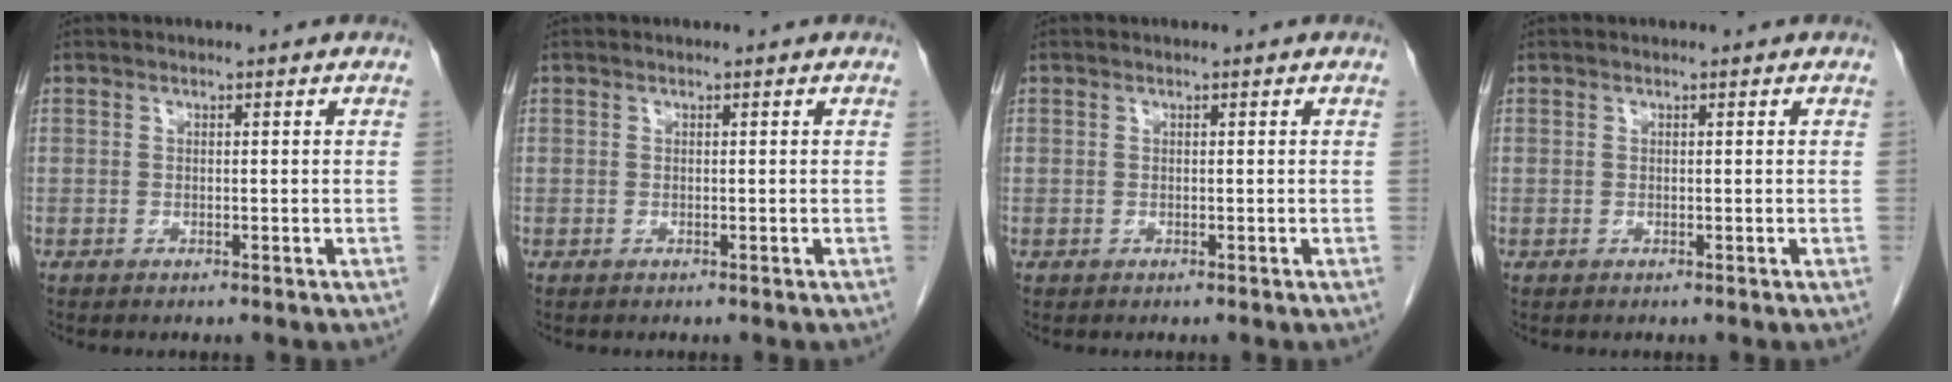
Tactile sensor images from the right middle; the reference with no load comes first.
{"total": 0.0}
{"total": 0.0}
{"total": 0.0}